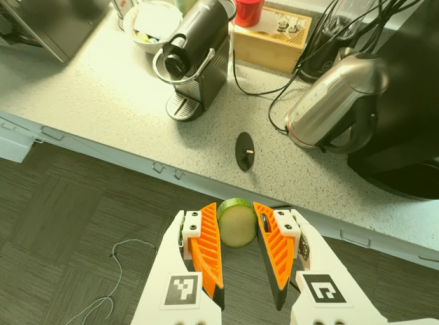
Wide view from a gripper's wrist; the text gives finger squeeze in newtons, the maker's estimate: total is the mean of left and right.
{"total": 9.2, "left": 8.8, "right": 9.7}